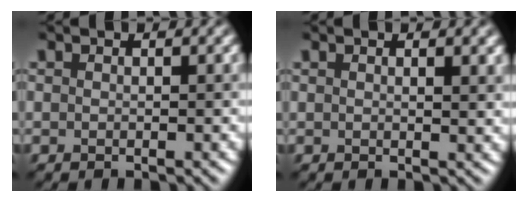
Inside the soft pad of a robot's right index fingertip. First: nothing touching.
{"total": 1.3, "force": [0.6, 0.3, 1.0], "torque": [-0.010, 0.002, 0.008]}